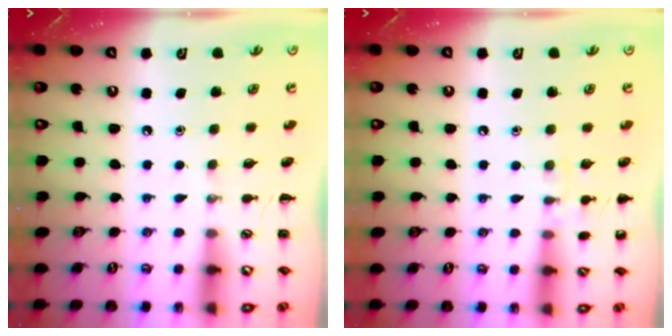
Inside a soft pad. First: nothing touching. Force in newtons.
{"total": 6.8, "press": 6.5, "slide": 2.0}